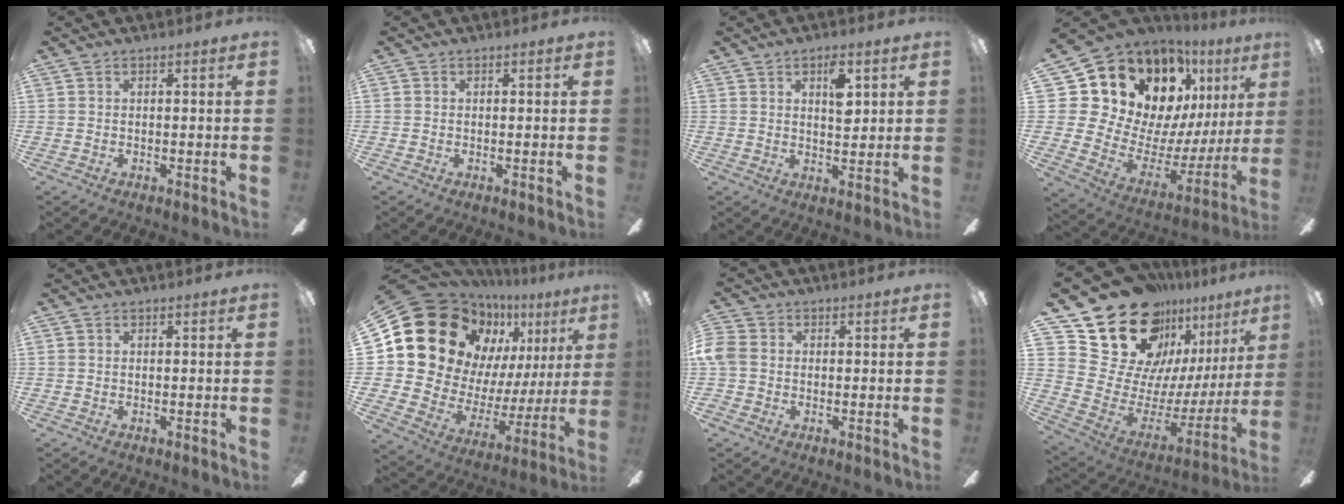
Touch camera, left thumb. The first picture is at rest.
{"total": 0.0}
{"total": 6.3, "force": [2.8, 3.1, 4.7], "torque": [-0.060, -0.009, 0.040]}
{"total": 18.7, "force": [13.1, 11.0, 7.6], "torque": [-0.130, -0.122, 0.256]}
{"total": 0.0}
{"total": 22.5, "force": [11.8, 15.9, 10.8], "torque": [-0.211, -0.085, 0.238]}
{"total": 5.1, "force": [-0.7, 4.1, 3.0], "torque": [-0.073, 0.012, -0.013]}
{"total": 24.2, "force": [18.1, 13.3, 9.0], "torque": [-0.156, -0.134, 0.353]}